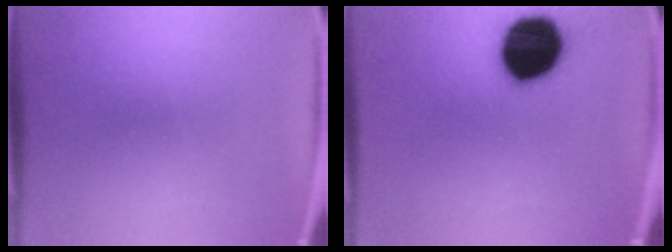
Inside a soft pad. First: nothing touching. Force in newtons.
{"total": 19.6}